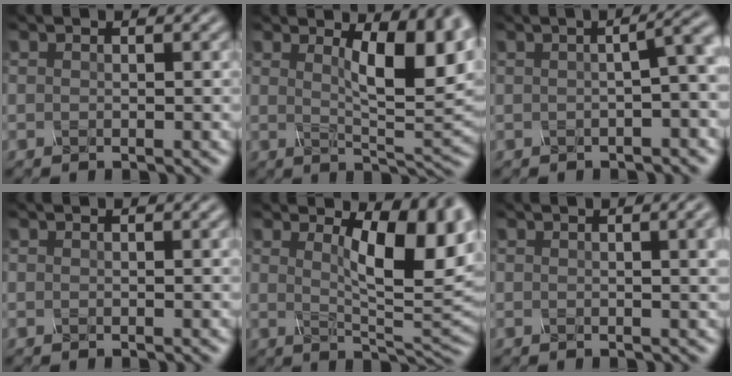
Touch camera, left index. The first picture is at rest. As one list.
[{"total": 8.5, "force": [2.8, 2.5, 7.6], "torque": [-0.104, -0.003, 0.047]}, {"total": 5.0, "force": [0.1, 1.7, 4.7], "torque": [-0.031, 0.019, 0.000]}, {"total": 0.5, "force": [0.1, 0.1, 0.5], "torque": [-0.003, 0.003, 0.000]}, {"total": 9.3, "force": [2.7, 2.9, 8.5], "torque": [-0.107, -0.001, 0.043]}, {"total": 4.0, "force": [0.8, 1.6, 3.6], "torque": [-0.024, 0.014, 0.006]}]